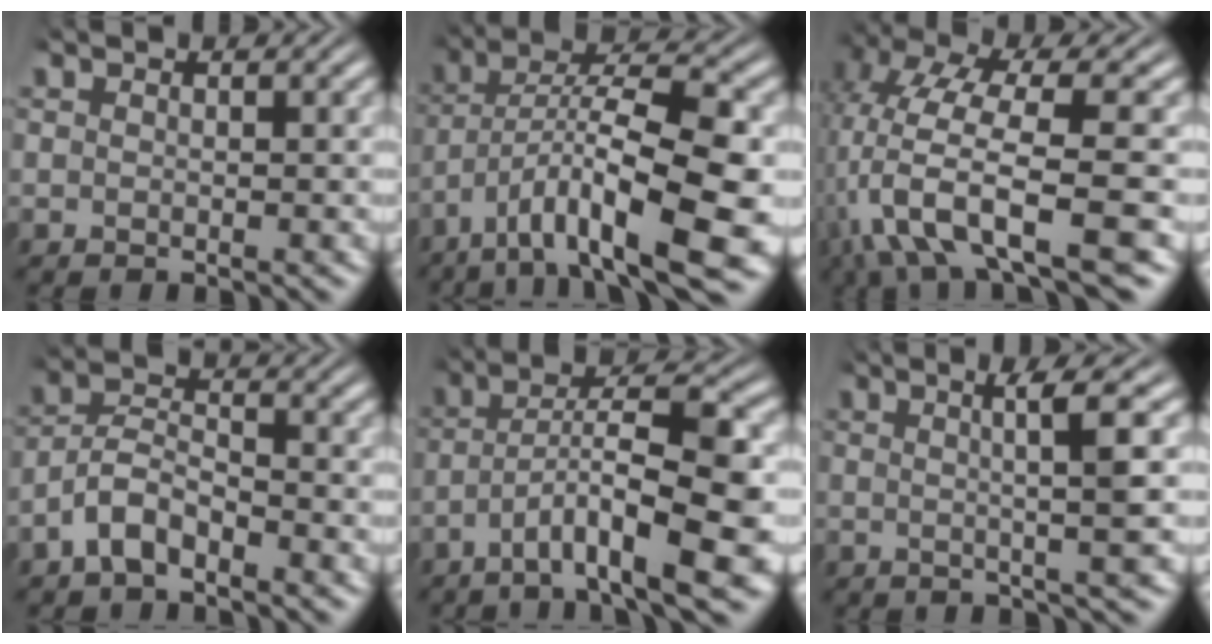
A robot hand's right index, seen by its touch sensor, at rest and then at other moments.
{"total": 10.7, "force": [-2.8, 4.8, 9.2], "torque": [-0.149, -0.020, -0.033]}
{"total": 10.0, "force": [-3.6, 5.0, 7.8], "torque": [-0.175, -0.039, -0.043]}
{"total": 5.3, "force": [-3.0, 3.8, 2.2], "torque": [-0.052, -0.014, -0.056]}
{"total": 9.4, "force": [-2.9, 3.1, 8.4], "torque": [-0.133, -0.012, -0.037]}
{"total": 4.8, "force": [1.2, -0.4, 4.6], "torque": [-0.070, 0.012, 0.012]}